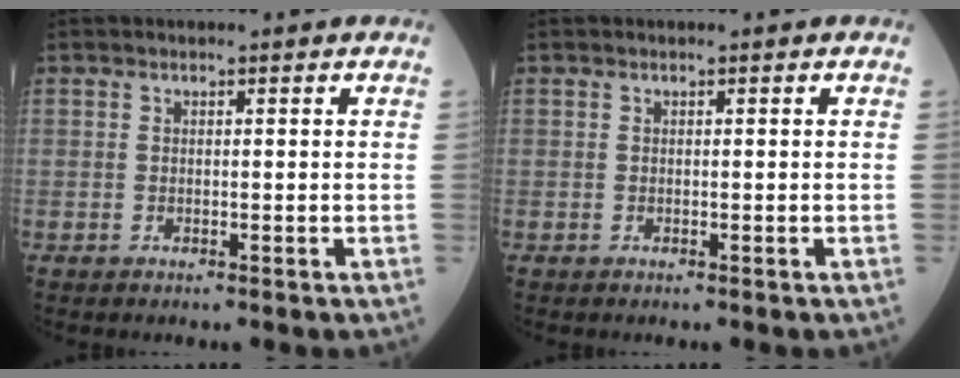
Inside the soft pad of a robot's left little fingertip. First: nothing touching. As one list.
[{"total": 0.0}]